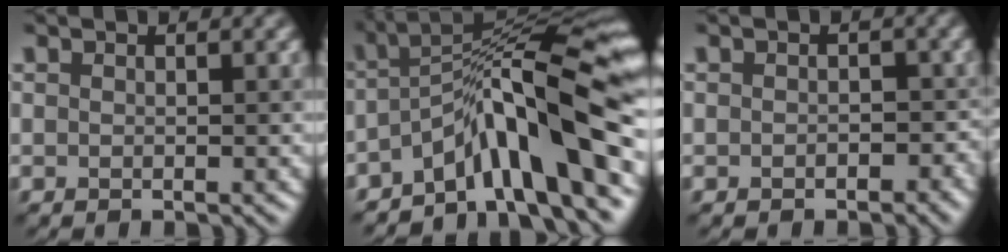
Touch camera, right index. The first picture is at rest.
{"total": 11.3, "force": [-4.2, 2.4, 10.2], "torque": [-0.142, 0.023, -0.077]}
{"total": 2.1, "force": [-0.6, 1.5, 1.3], "torque": [-0.007, -0.004, -0.013]}